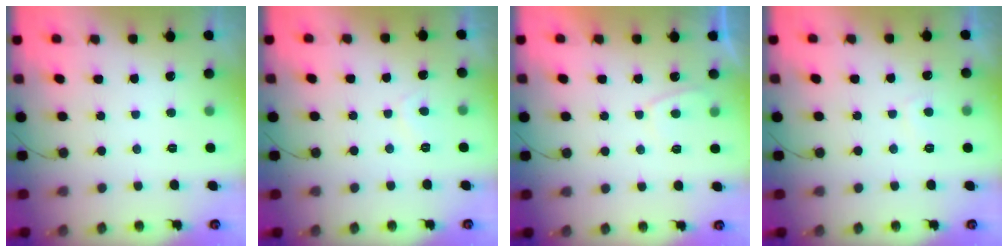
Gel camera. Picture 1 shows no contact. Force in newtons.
{"total": 2.0, "press": 1.9, "slide": 0.6}
{"total": 2.7, "press": 2.6, "slide": 0.8}
{"total": 1.6, "press": 1.5, "slide": 0.5}